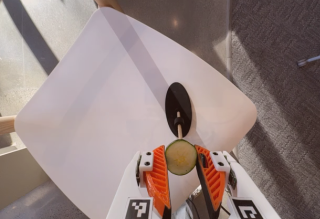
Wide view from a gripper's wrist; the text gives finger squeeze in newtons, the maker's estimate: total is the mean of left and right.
{"total": 8.3, "left": 8.0, "right": 8.6}